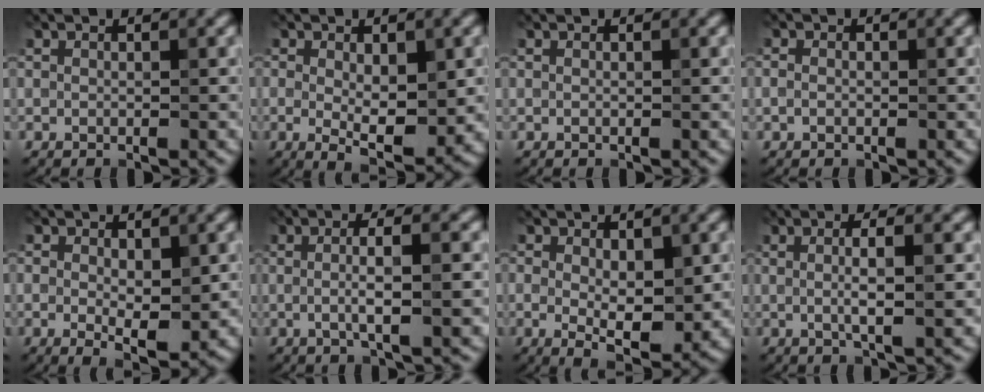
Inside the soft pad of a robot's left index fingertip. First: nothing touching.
{"total": 5.3, "force": [-0.1, 2.3, 4.8], "torque": [-0.076, -0.009, 0.002]}
{"total": 0.0}
{"total": 0.9, "force": [-0.3, 0.7, 0.5], "torque": [-0.011, 0.000, -0.007]}
{"total": 4.2, "force": [-0.2, 2.0, 3.7], "torque": [-0.056, -0.008, 0.003]}
{"total": 5.1, "force": [0.0, 1.2, 5.0], "torque": [-0.083, 0.002, -0.002]}
{"total": 5.7, "force": [-0.2, 2.8, 5.0], "torque": [-0.079, -0.010, 0.002]}
{"total": 4.1, "force": [0.2, 1.0, 4.0], "torque": [-0.064, 0.001, 0.004]}